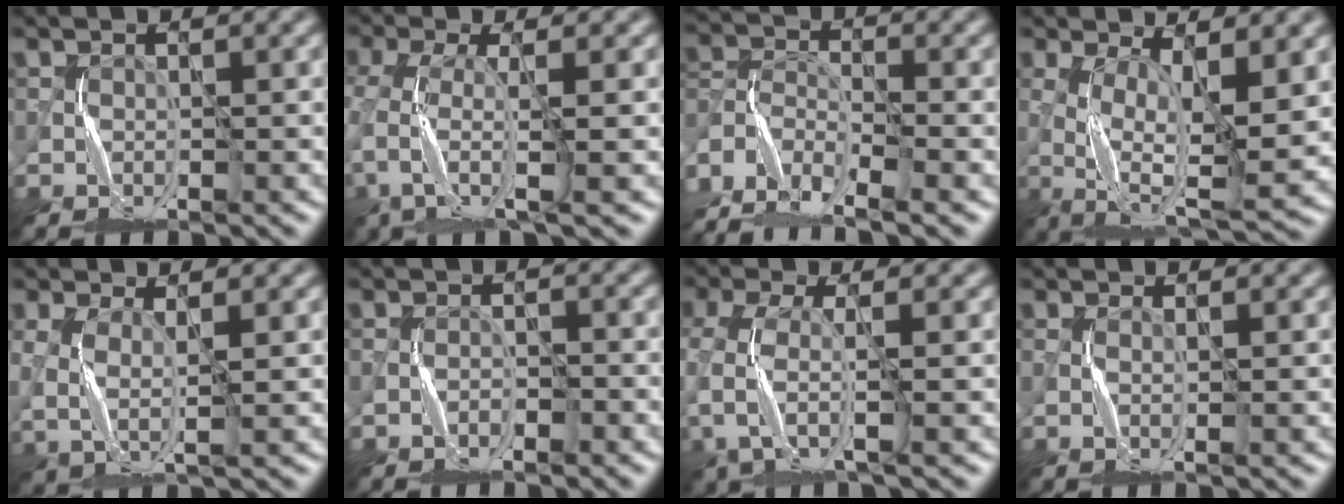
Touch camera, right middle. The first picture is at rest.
{"total": 4.5, "force": [-1.9, 1.0, 4.0], "torque": [-0.091, -0.011, -0.043]}
{"total": 9.0, "force": [-7.4, 2.8, 4.2], "torque": [-0.082, -0.018, -0.144]}
{"total": 8.5, "force": [0.0, 2.4, 8.2], "torque": [-0.145, -0.001, 0.000]}
{"total": 2.5, "force": [-0.2, 0.6, 2.4], "torque": [-0.060, -0.009, -0.003]}
{"total": 2.0, "force": [-1.7, 0.5, 0.8], "torque": [-0.006, 0.013, -0.034]}
{"total": 3.9, "force": [-1.7, 1.1, 3.4], "torque": [-0.091, -0.009, -0.040]}
{"total": 0.6, "force": [-0.4, -0.2, 0.4], "torque": [-0.007, 0.002, -0.011]}